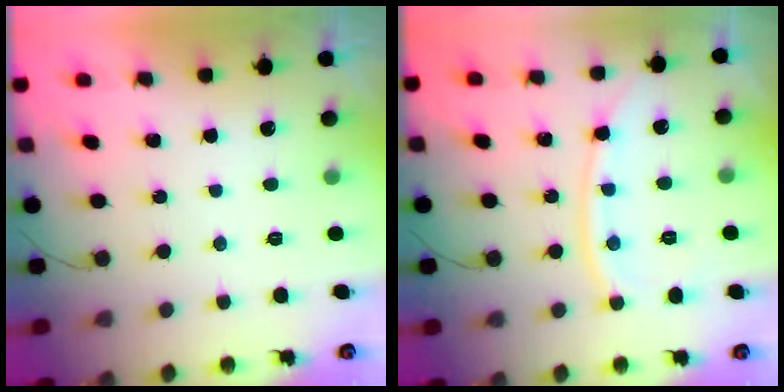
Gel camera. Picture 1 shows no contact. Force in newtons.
{"total": 10.7, "press": 10.7, "slide": 0.6}